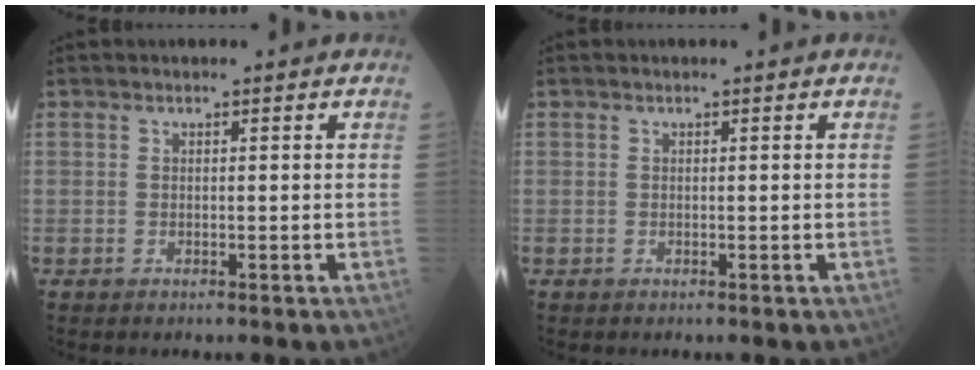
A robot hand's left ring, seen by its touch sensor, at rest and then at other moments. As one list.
[{"total": 0.0}]